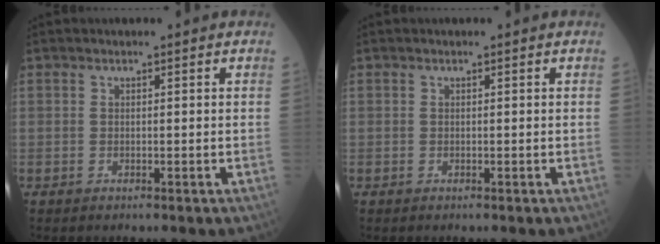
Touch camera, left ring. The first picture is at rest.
{"total": 0.0}